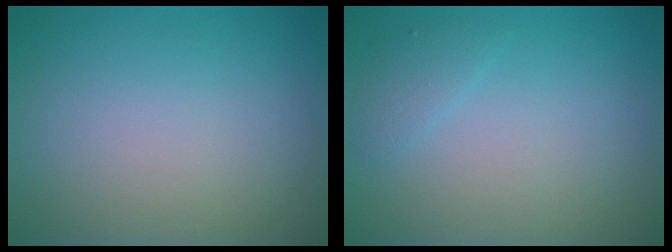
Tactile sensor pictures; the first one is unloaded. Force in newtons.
{"total": 1.2, "press": 1.2, "slide": 0.1}